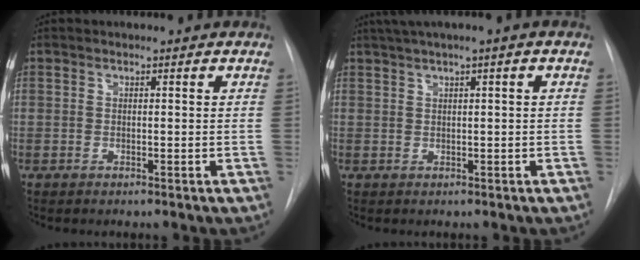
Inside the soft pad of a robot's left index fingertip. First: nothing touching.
{"total": 4.6, "force": [2.5, -0.3, 3.8], "torque": [-0.073, 0.021, 0.046]}